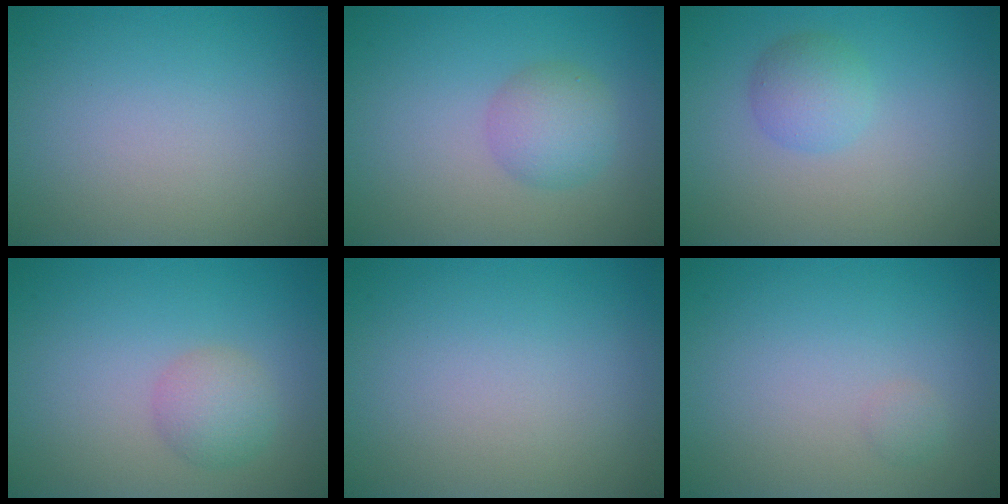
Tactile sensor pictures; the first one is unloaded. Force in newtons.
{"total": 3.0, "press": 3.0, "slide": 0.1}
{"total": 2.3, "press": 2.3, "slide": 0.1}
{"total": 2.5, "press": 2.5, "slide": 0.0}
{"total": 0.0}
{"total": 0.6, "press": 0.6, "slide": 0.0}